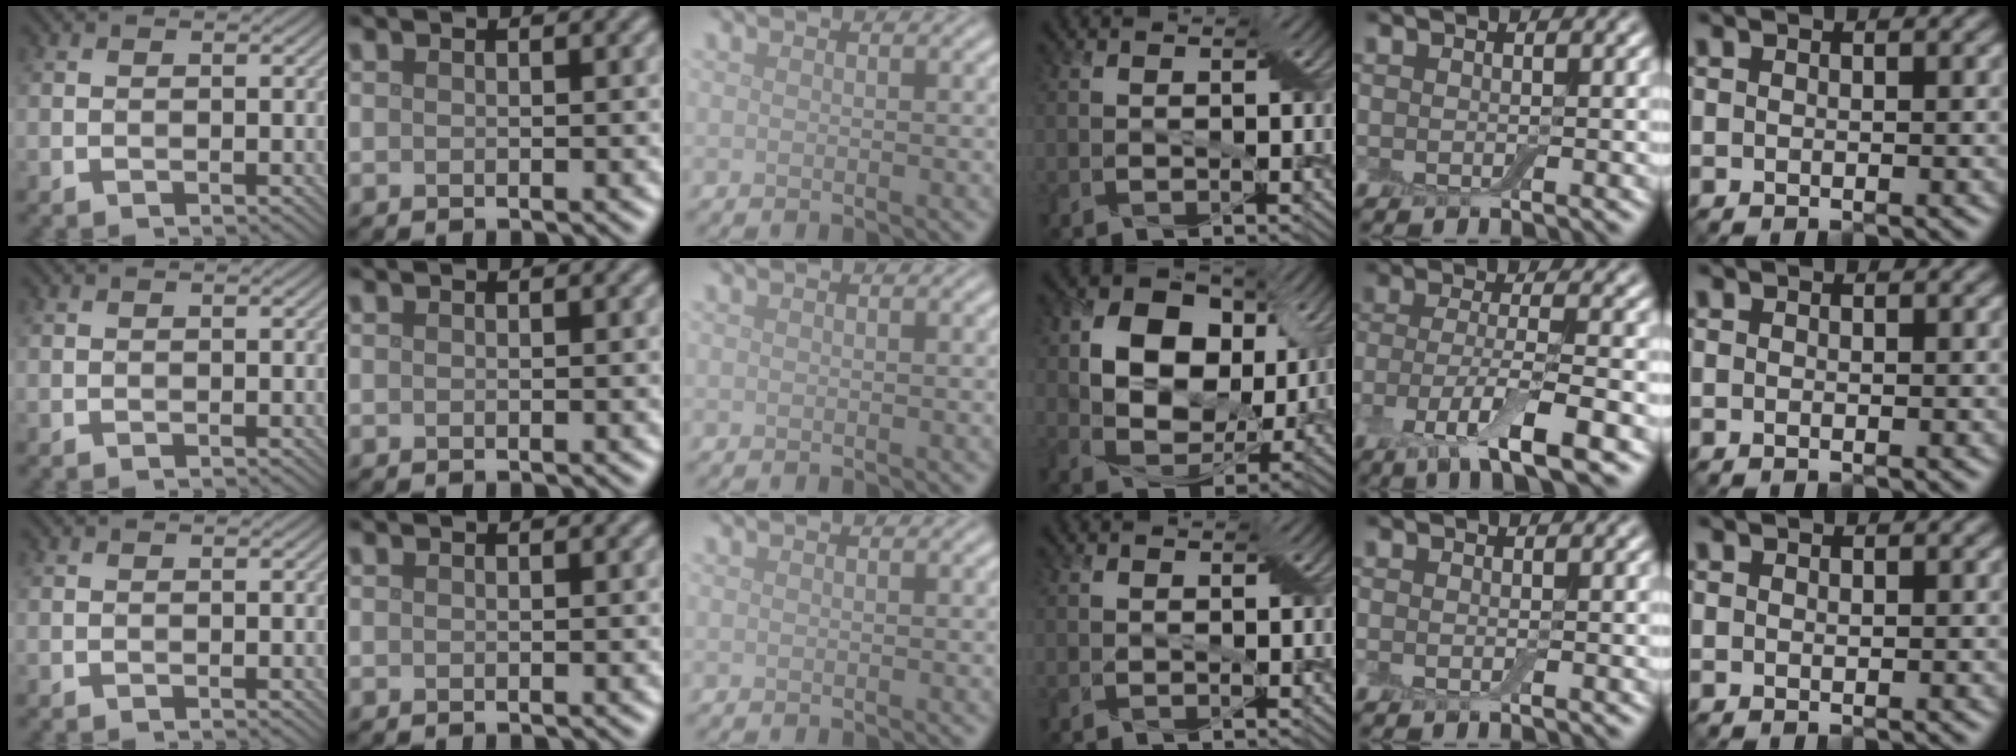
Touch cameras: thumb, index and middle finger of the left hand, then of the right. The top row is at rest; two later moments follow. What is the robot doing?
{"motion": "wipe", "object": "dish"}